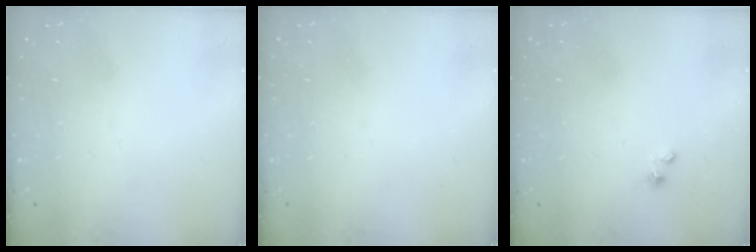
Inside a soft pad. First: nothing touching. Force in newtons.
{"total": 0.0}
{"total": 1.5, "press": 1.5, "slide": 0.0}